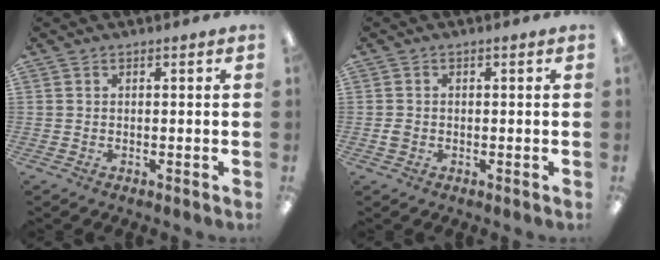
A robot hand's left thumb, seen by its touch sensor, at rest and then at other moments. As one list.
[{"total": 1.3, "force": [-0.3, 1.1, 0.7], "torque": [-0.013, 0.004, -0.007]}]